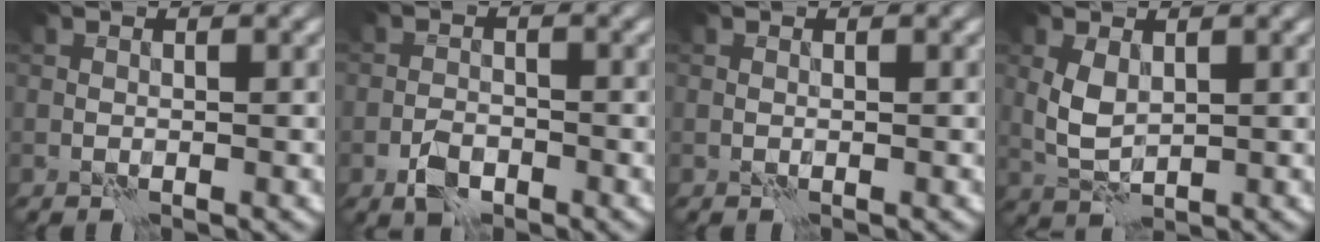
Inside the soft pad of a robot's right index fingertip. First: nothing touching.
{"total": 2.6, "force": [-1.6, 1.4, 1.5], "torque": [-0.026, 0.004, -0.034]}
{"total": 0.0}
{"total": 2.8, "force": [0.8, 1.7, 2.1], "torque": [-0.051, 0.001, 0.021]}